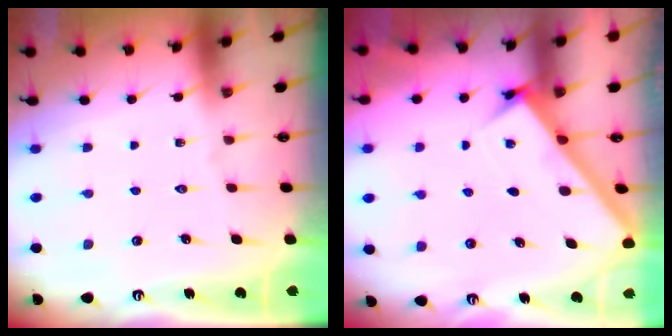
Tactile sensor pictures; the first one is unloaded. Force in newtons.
{"total": 3.0, "press": 3.0, "slide": 0.2}